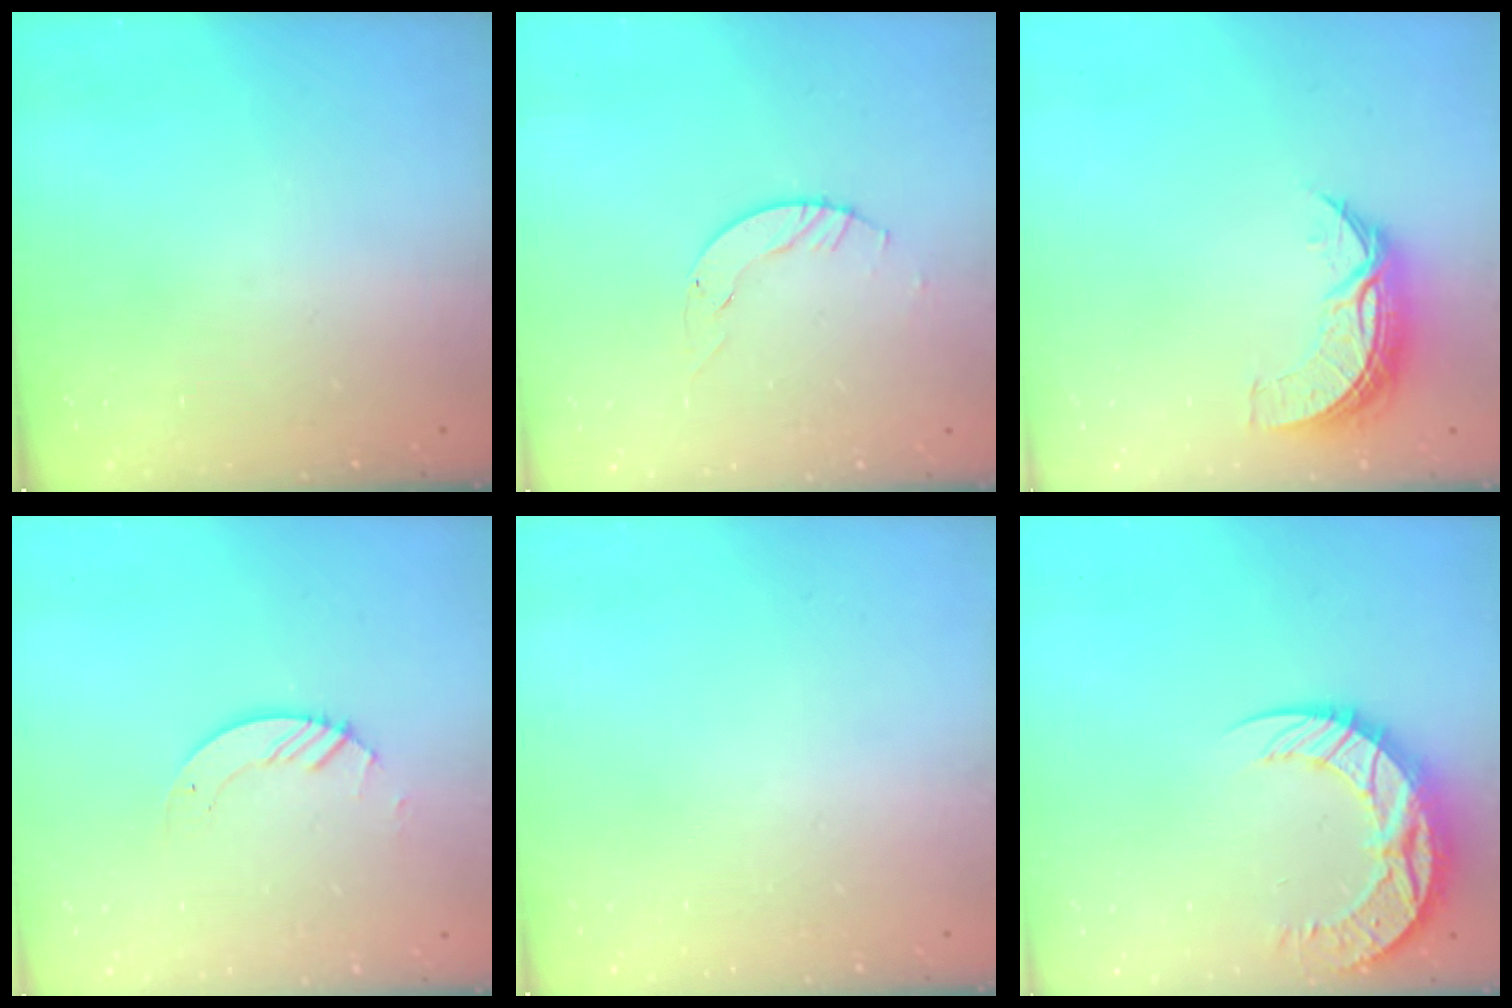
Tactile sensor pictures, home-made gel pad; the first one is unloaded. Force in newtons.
{"total": 3.1, "press": 3.1, "slide": 0.4}
{"total": 7.9, "press": 7.9, "slide": 0.3}
{"total": 2.9, "press": 2.9, "slide": 0.3}
{"total": 0.0}
{"total": 11.6, "press": 11.6, "slide": 0.9}